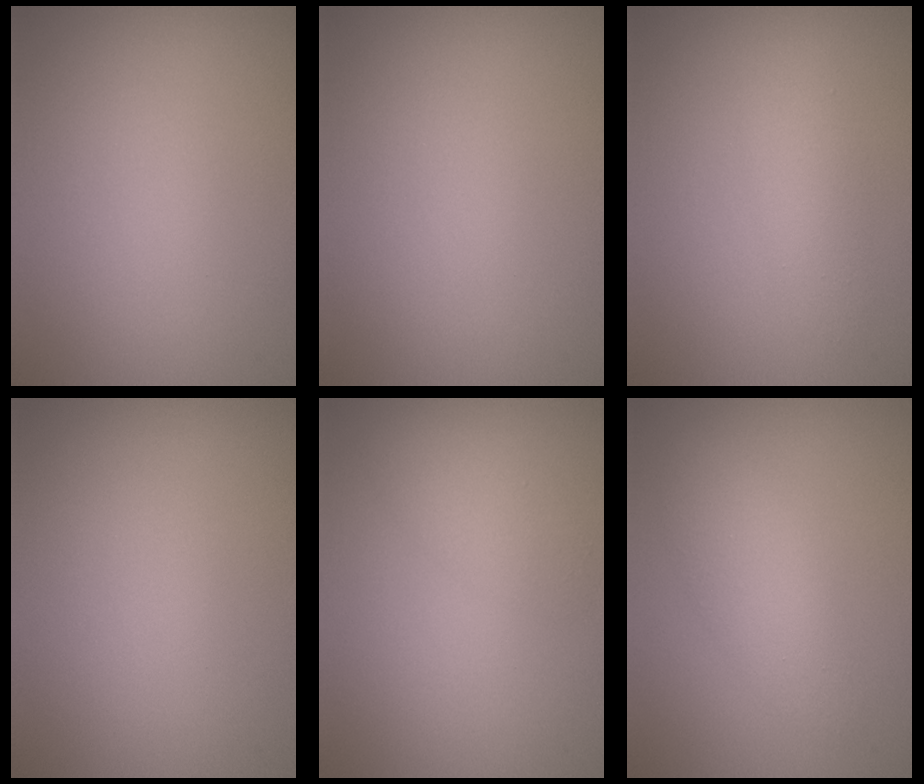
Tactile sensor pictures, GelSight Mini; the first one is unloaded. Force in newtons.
{"total": 0.0}
{"total": 2.3, "press": 2.3, "slide": 0.1}
{"total": 0.0}
{"total": 2.1, "press": 2.1, "slide": 0.1}
{"total": 2.7, "press": 2.7, "slide": 0.1}